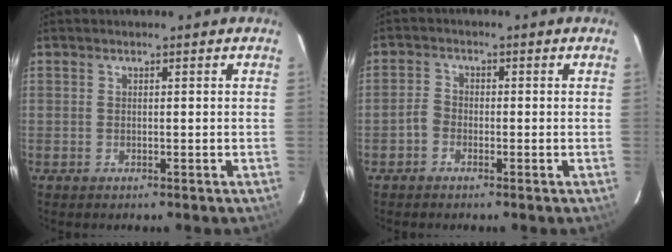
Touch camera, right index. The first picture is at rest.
{"total": 2.4, "force": [-1.4, 1.8, 0.8], "torque": [-0.014, 0.009, -0.028]}